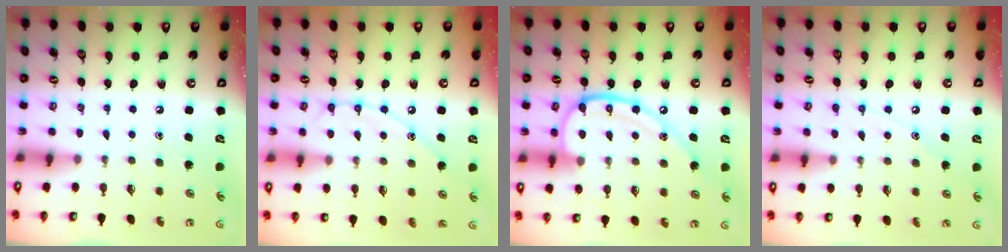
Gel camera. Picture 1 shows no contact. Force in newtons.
{"total": 9.5, "press": 9.4, "slide": 0.7}
{"total": 14.5, "press": 14.5, "slide": 0.8}
{"total": 6.9, "press": 6.9, "slide": 0.5}